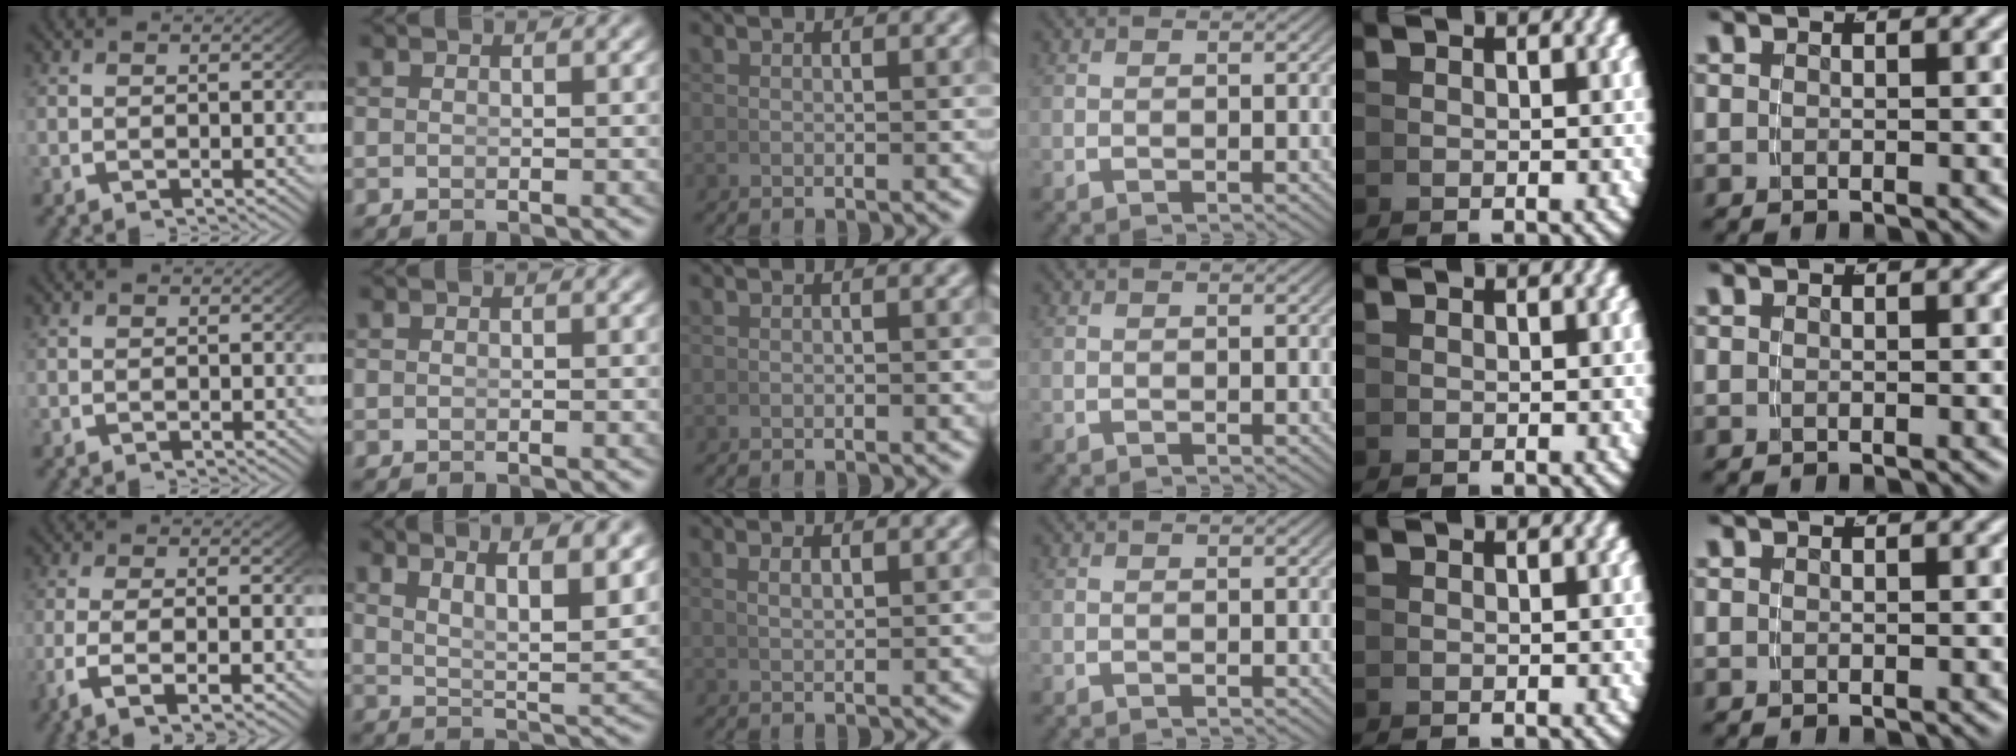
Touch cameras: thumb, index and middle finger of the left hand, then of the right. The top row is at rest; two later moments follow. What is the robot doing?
{"motion": "lift_and_place", "object": "hoodie"}